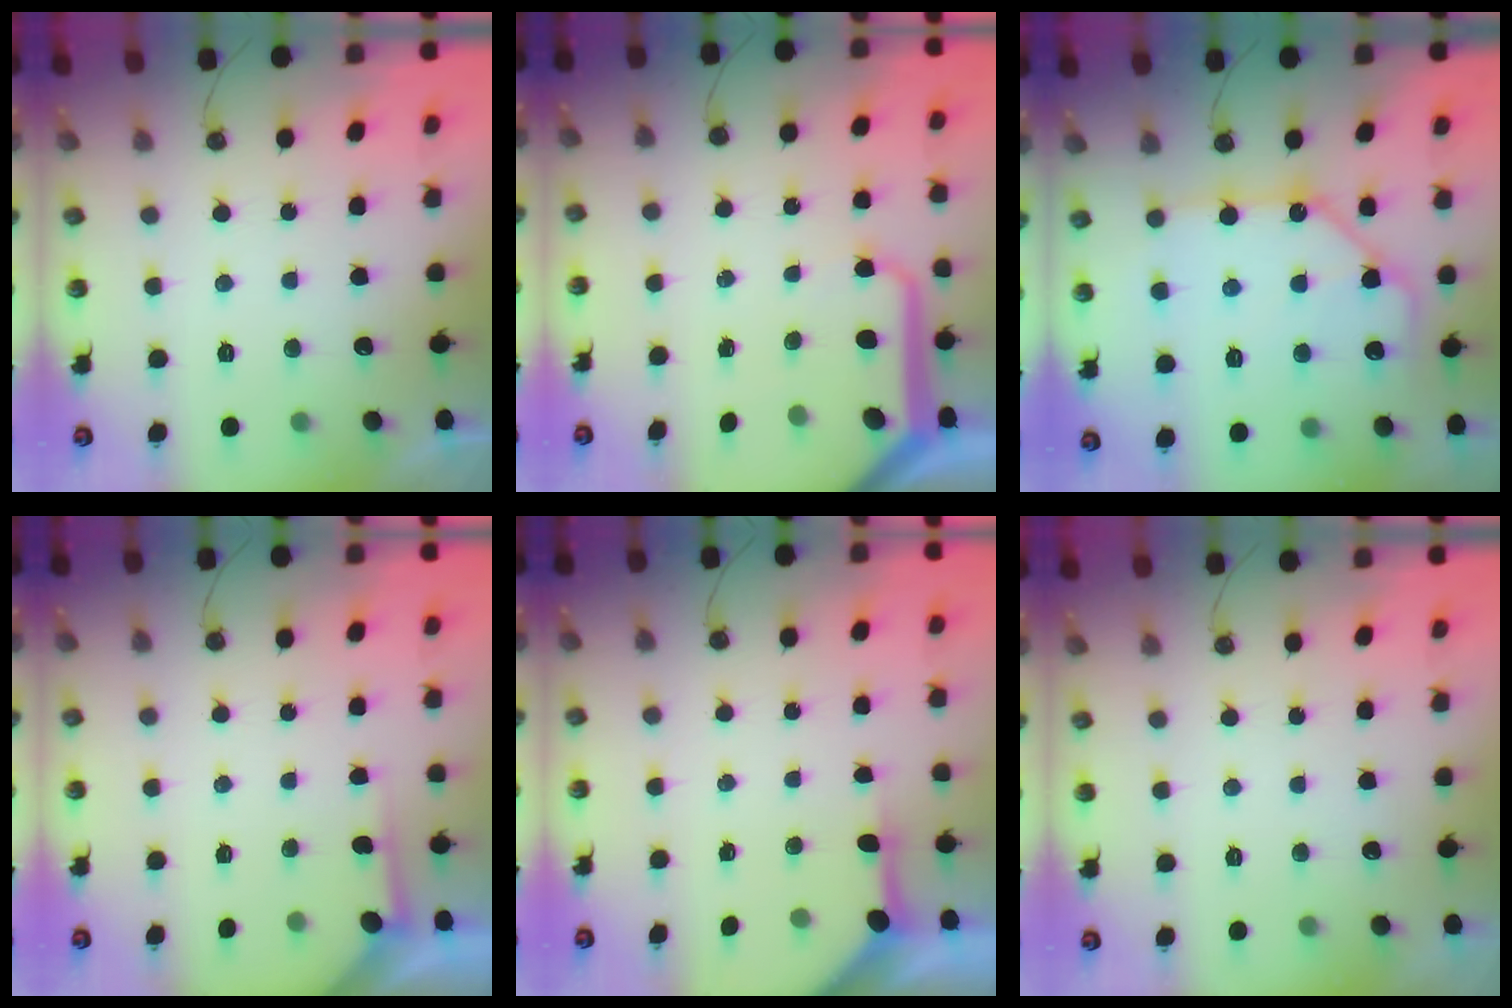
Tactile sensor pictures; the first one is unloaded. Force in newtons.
{"total": 9.4, "press": 9.4, "slide": 0.9}
{"total": 14.0, "press": 14.0, "slide": 1.5}
{"total": 2.3, "press": 2.3, "slide": 0.3}
{"total": 5.0, "press": 5.0, "slide": 0.5}
{"total": 0.0}